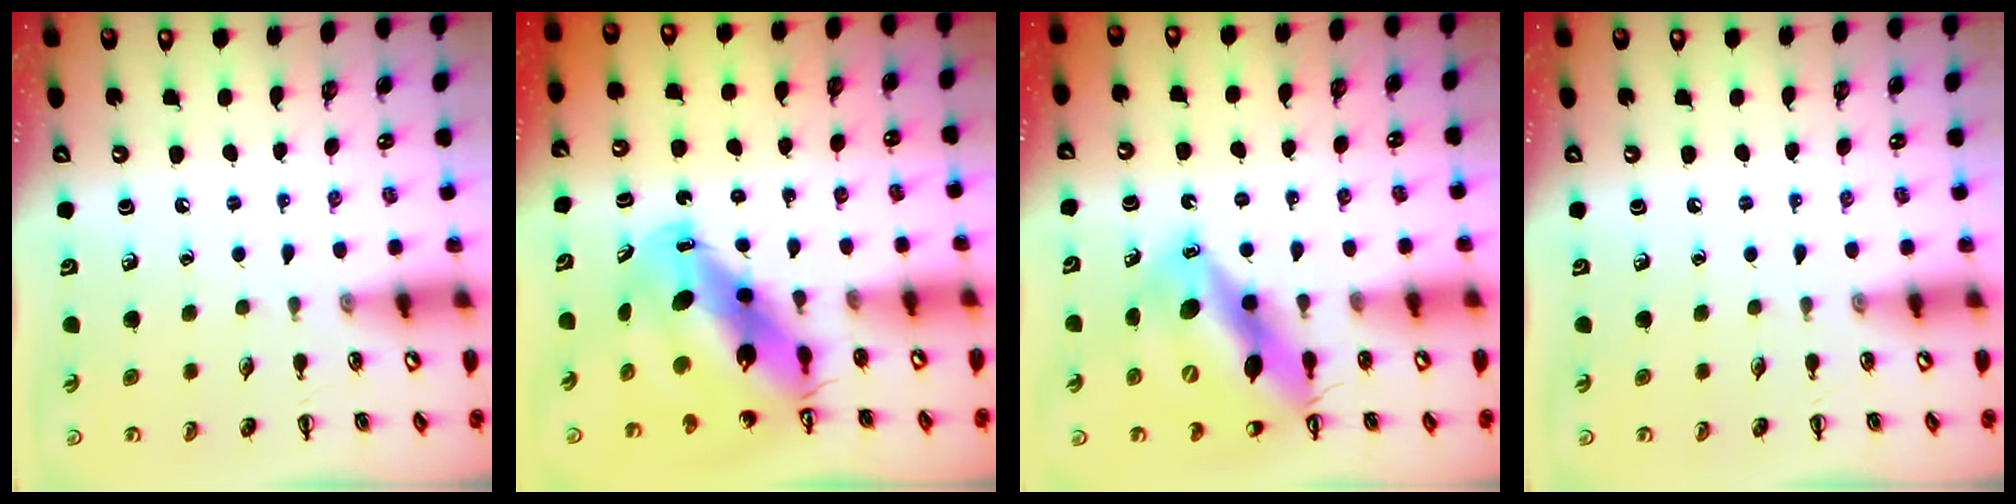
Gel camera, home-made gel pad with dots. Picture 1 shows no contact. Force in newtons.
{"total": 13.2, "press": 12.7, "slide": 3.6}
{"total": 15.0, "press": 14.3, "slide": 4.3}
{"total": 0.0}